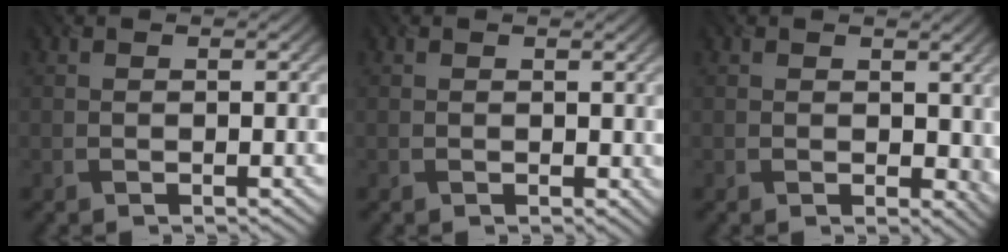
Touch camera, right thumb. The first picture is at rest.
{"total": 0.6, "force": [0.2, 0.5, 0.2], "torque": [-0.001, -0.005, 0.002]}
{"total": 3.2, "force": [0.5, 2.4, 2.0], "torque": [-0.032, -0.011, 0.012]}